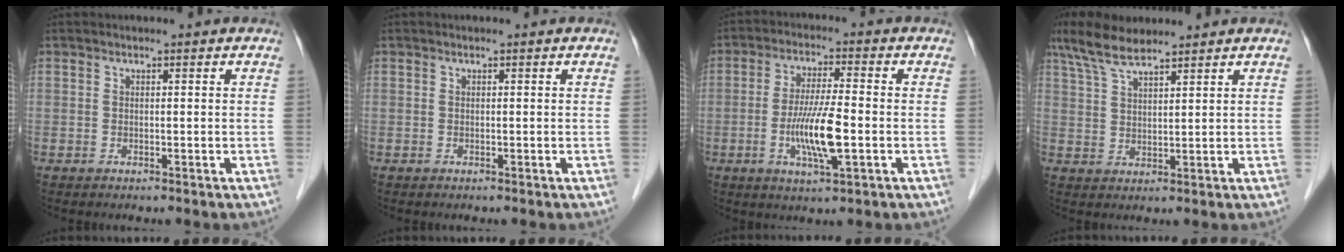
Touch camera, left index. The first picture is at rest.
{"total": 0.0}
{"total": 8.6, "force": [-2.2, 0.8, 8.3], "torque": [-0.160, -0.010, -0.045]}
{"total": 7.0, "force": [5.5, 1.3, 4.0], "torque": [-0.090, 0.019, 0.105]}